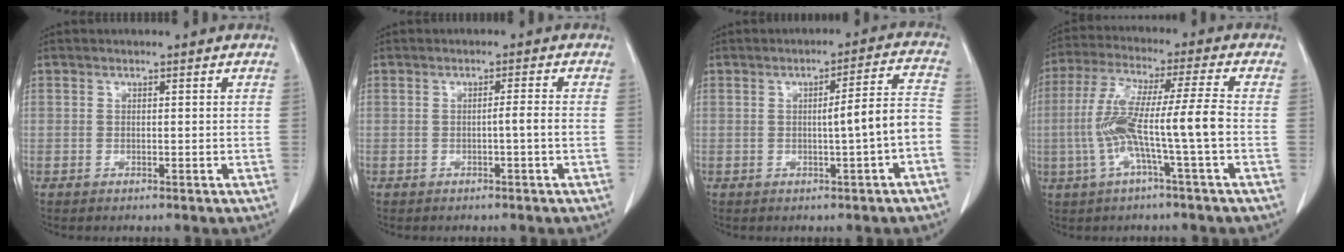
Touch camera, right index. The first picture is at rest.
{"total": 1.7, "force": [-0.6, -0.4, 1.6], "torque": [-0.023, 0.001, -0.010]}
{"total": 6.5, "force": [-1.6, -0.1, 6.3], "torque": [-0.084, 0.020, -0.020]}
{"total": 11.4, "force": [-2.4, -0.7, 11.1], "torque": [-0.225, 0.017, -0.049]}